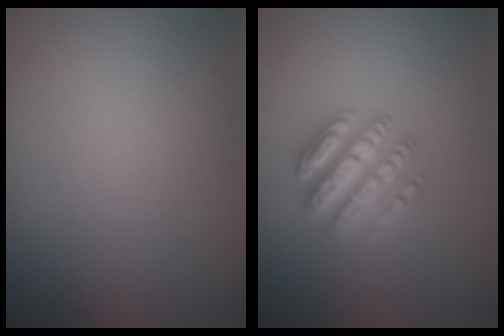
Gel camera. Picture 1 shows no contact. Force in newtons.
{"total": 4.8, "press": 4.7, "slide": 0.8}